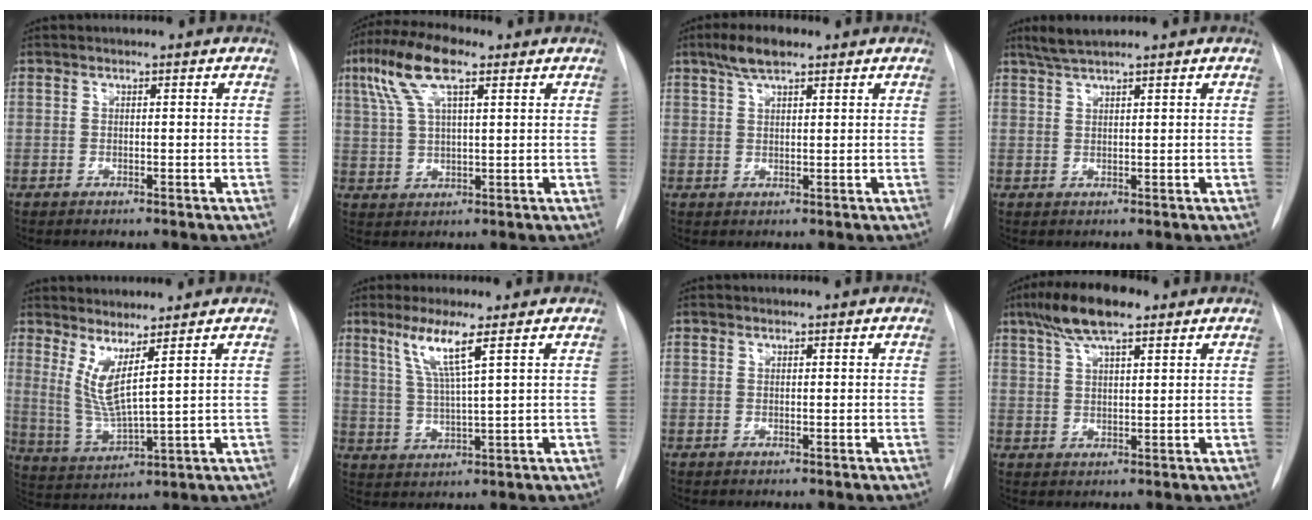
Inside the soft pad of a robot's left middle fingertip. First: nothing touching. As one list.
[{"total": 9.9, "force": [5.0, 2.6, 8.2], "torque": [-0.176, 0.027, 0.095]}, {"total": 4.6, "force": [3.2, 1.2, 3.1], "torque": [-0.068, 0.011, 0.059]}, {"total": 3.2, "force": [2.7, -0.3, 1.6], "torque": [-0.040, 0.007, 0.056]}, {"total": 6.2, "force": [3.0, -0.3, 5.4], "torque": [-0.114, -0.028, 0.066]}, {"total": 6.6, "force": [3.4, -0.8, 5.6], "torque": [-0.110, -0.008, 0.068]}, {"total": 0.0}, {"total": 8.7, "force": [5.8, 2.0, 6.2], "torque": [-0.122, 0.019, 0.103]}]